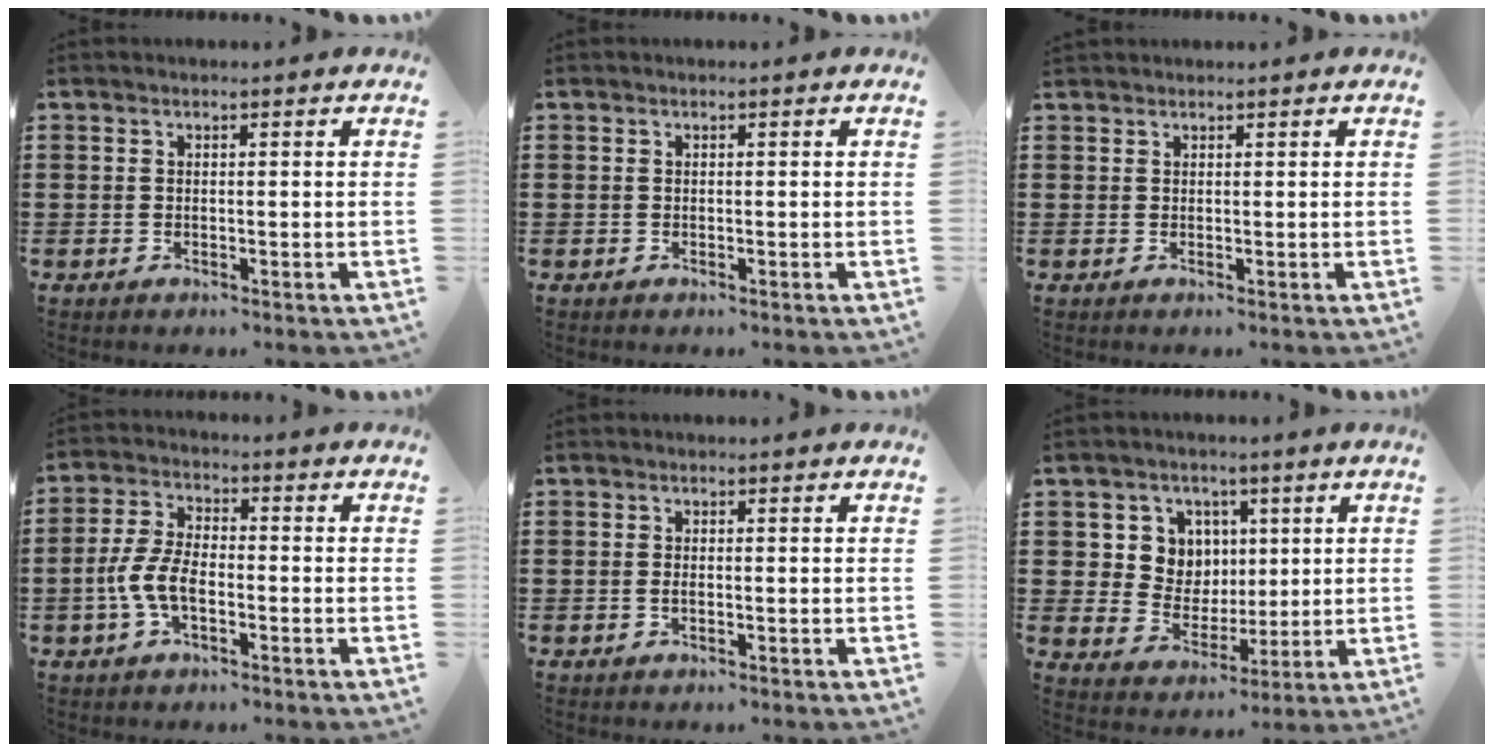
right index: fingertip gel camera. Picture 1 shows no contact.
{"total": 0.0}
{"total": 0.5, "force": [0.5, 0.1, -0.1], "torque": [0.002, 0.003, 0.010]}
{"total": 6.3, "force": [-2.0, 3.0, 5.1], "torque": [-0.121, -0.001, -0.044]}
{"total": 0.5, "force": [-0.1, 0.1, 0.5], "torque": [-0.010, -0.003, -0.002]}
{"total": 7.7, "force": [2.5, 7.0, 2.0], "torque": [-0.069, 0.011, 0.049]}